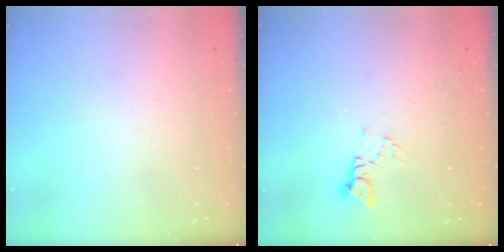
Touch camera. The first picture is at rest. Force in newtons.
{"total": 2.2, "press": 2.2, "slide": 0.2}